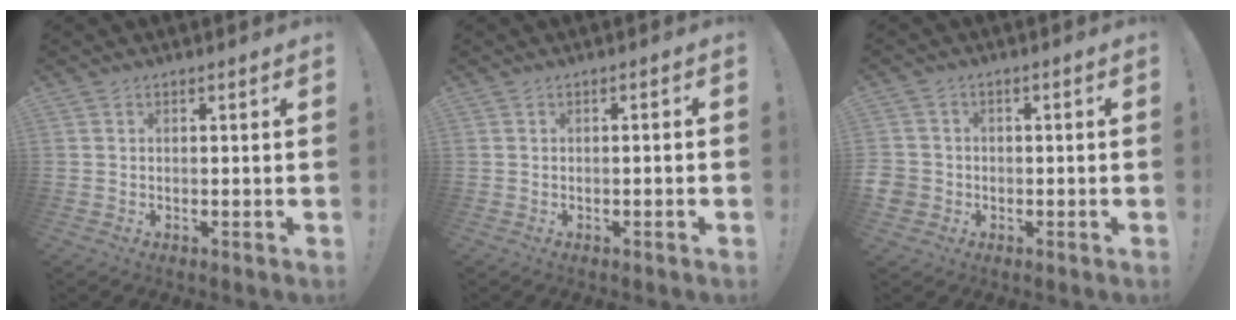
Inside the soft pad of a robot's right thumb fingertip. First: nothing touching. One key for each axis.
{"total": 1.2, "fx": -0.8, "fy": -0.2, "fz": 0.9, "tx": -0.015, "ty": 0.000, "tz": -0.013}
{"total": 4.2, "fx": -1.2, "fy": 3.8, "fz": 1.3, "tx": -0.037, "ty": 0.010, "tz": -0.021}